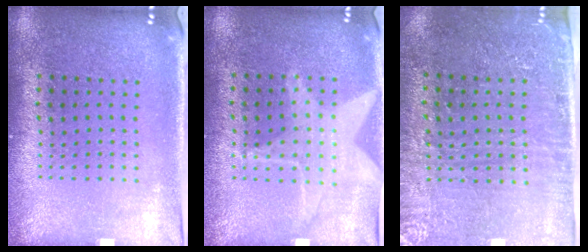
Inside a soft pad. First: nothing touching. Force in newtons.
{"total": 1.4, "press": 1.4, "slide": 0.4}
{"total": 3.4, "press": 3.1, "slide": 1.4}